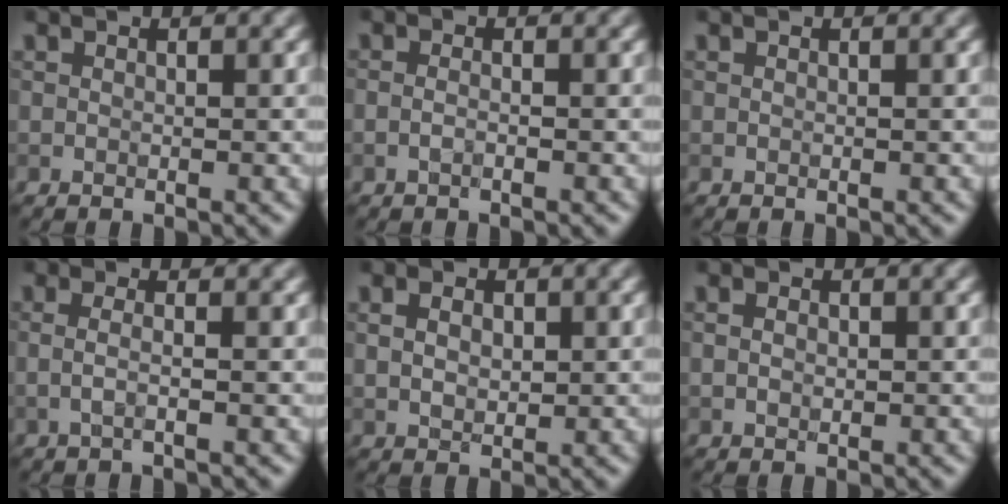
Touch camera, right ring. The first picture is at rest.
{"total": 0.8, "force": [-0.4, 0.2, 0.7], "torque": [-0.015, -0.002, -0.010]}
{"total": 0.0}
{"total": 2.1, "force": [0.0, 0.8, 2.0], "torque": [-0.035, -0.004, -0.015]}
{"total": 2.2, "force": [0.5, 1.5, 1.5], "torque": [-0.030, 0.000, 0.011]}
{"total": 1.4, "force": [0.2, 1.1, 0.9], "torque": [-0.015, 0.001, 0.004]}